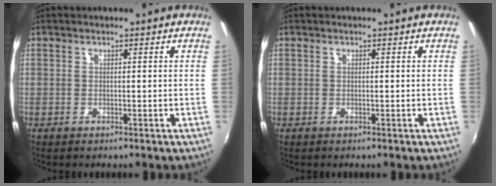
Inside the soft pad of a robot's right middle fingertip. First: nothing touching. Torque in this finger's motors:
{"motor_torque": [0.00, 0.00, 0.00, 0.00]}